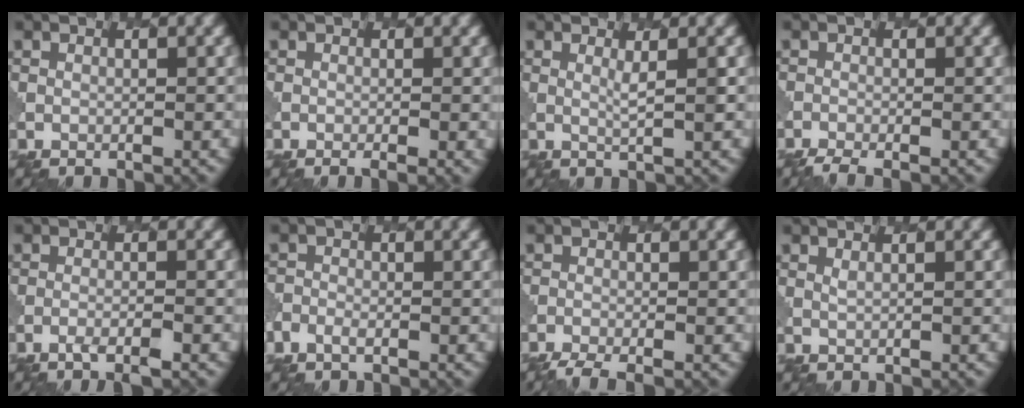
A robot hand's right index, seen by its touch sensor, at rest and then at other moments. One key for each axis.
{"total": 2.0, "fx": -0.5, "fy": 0.7, "fz": 1.8, "tx": -0.020, "ty": -0.002, "tz": -0.007}
{"total": 1.1, "fx": 0.6, "fy": 0.1, "fz": 0.9, "tx": -0.019, "ty": -0.003, "tz": 0.010}
{"total": 1.9, "fx": -1.6, "fy": 0.3, "fz": 1.0, "tx": -0.017, "ty": -0.005, "tz": -0.033}
{"total": 1.9, "fx": -1.2, "fy": 0.3, "fz": 1.4, "tx": -0.021, "ty": 0.000, "tz": -0.030}
{"total": 1.2, "fx": -0.7, "fy": 0.8, "fz": 0.3, "tx": -0.009, "ty": -0.001, "tz": -0.017}
{"total": 2.3, "fx": -1.9, "fy": 0.4, "fz": 1.3, "tx": -0.023, "ty": -0.006, "tz": -0.040}
{"total": 0.7, "fx": 0.7, "fy": 0.1, "fz": 0.2, "tx": -0.003, "ty": -0.003, "tz": 0.010}